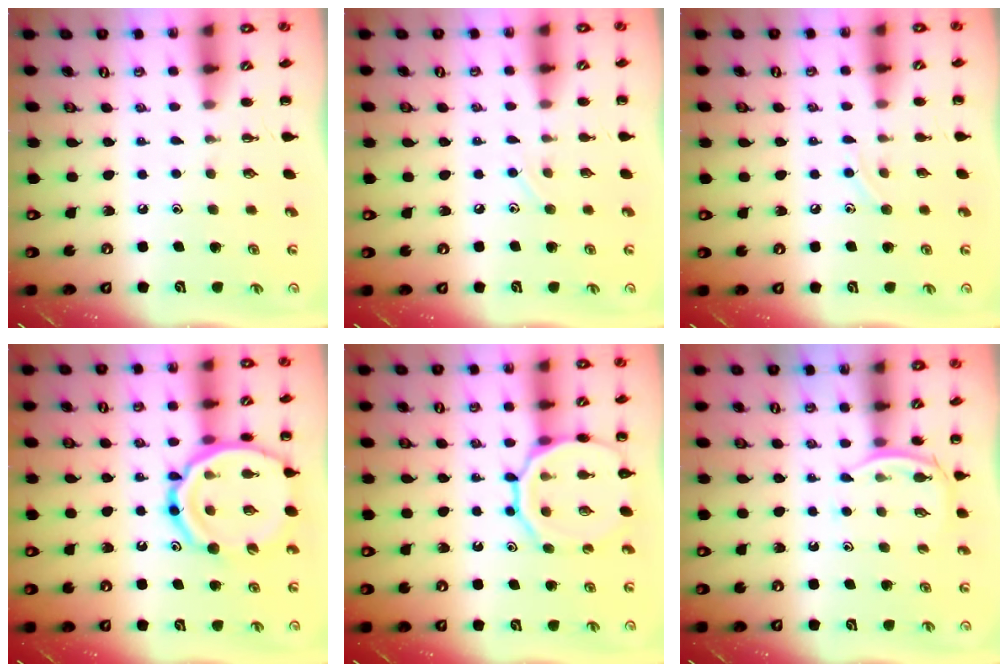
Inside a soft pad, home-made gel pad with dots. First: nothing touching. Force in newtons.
{"total": 4.7, "press": 4.4, "slide": 1.4}
{"total": 4.8, "press": 4.6, "slide": 1.3}
{"total": 20.2, "press": 20.0, "slide": 2.7}
{"total": 14.6, "press": 14.4, "slide": 2.1}
{"total": 4.3, "press": 4.1, "slide": 1.1}